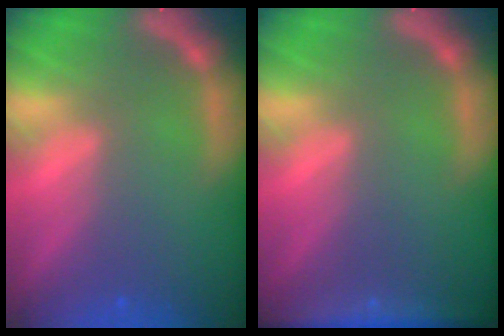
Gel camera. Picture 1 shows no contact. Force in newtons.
{"total": 4.4}